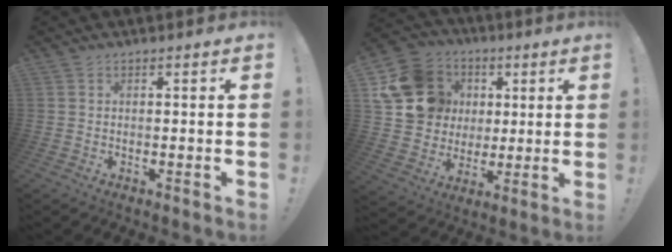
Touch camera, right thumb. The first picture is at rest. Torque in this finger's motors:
{"motor_torque": [1.26, 1.27, 0.33, 0.26, 0.08]}